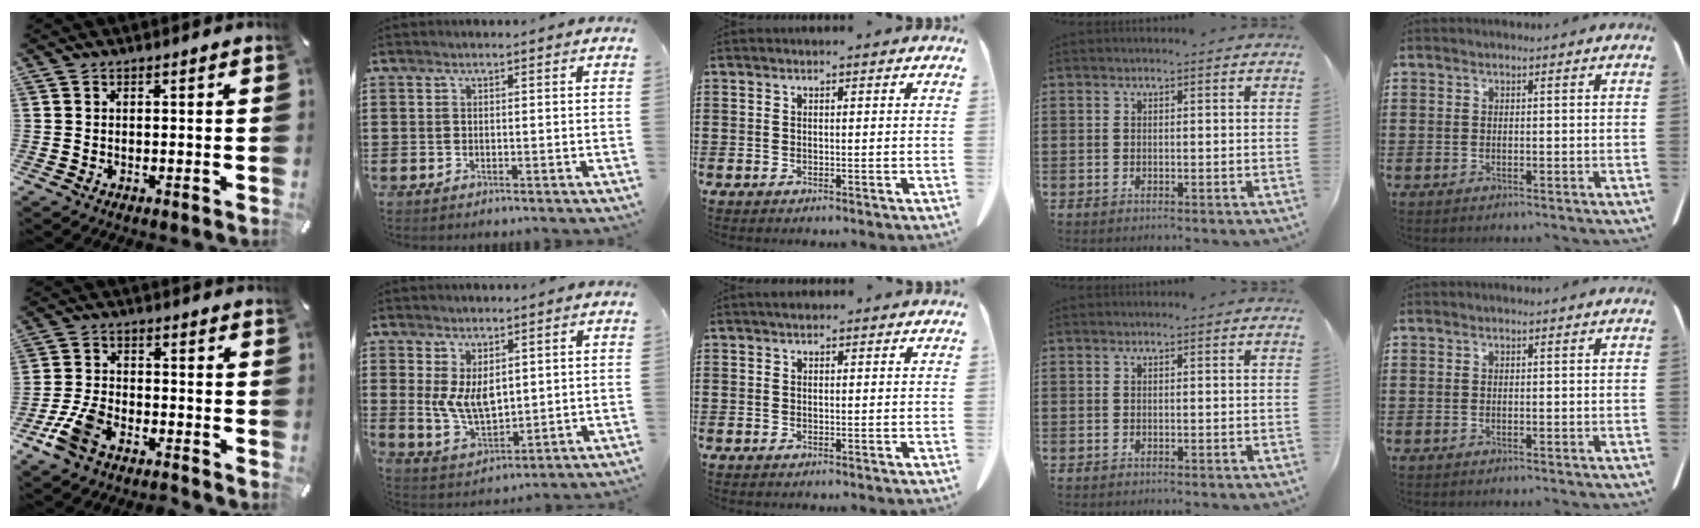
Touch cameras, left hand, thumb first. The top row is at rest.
{"thumb": {"total": 8.2, "force": [-5.5, 3.9, 4.7], "torque": [-0.109, 0.014, -0.106]}, "index": {"total": 6.3, "force": [1.9, 3.8, 4.7], "torque": [-0.102, -0.011, 0.027]}, "middle": {"total": 0.6, "force": [0.5, 0.4, 0.3], "torque": [-0.008, 0.002, 0.009]}}